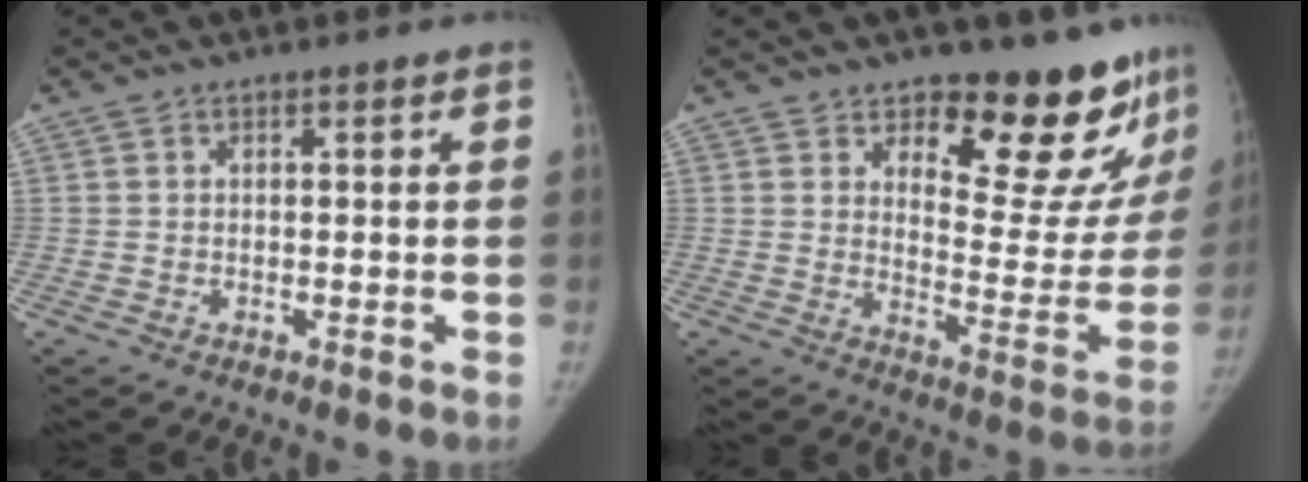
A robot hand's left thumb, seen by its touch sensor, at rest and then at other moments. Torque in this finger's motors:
{"motor_torque": [0.31, 0.37, 0.36, 0.21, 0.05]}